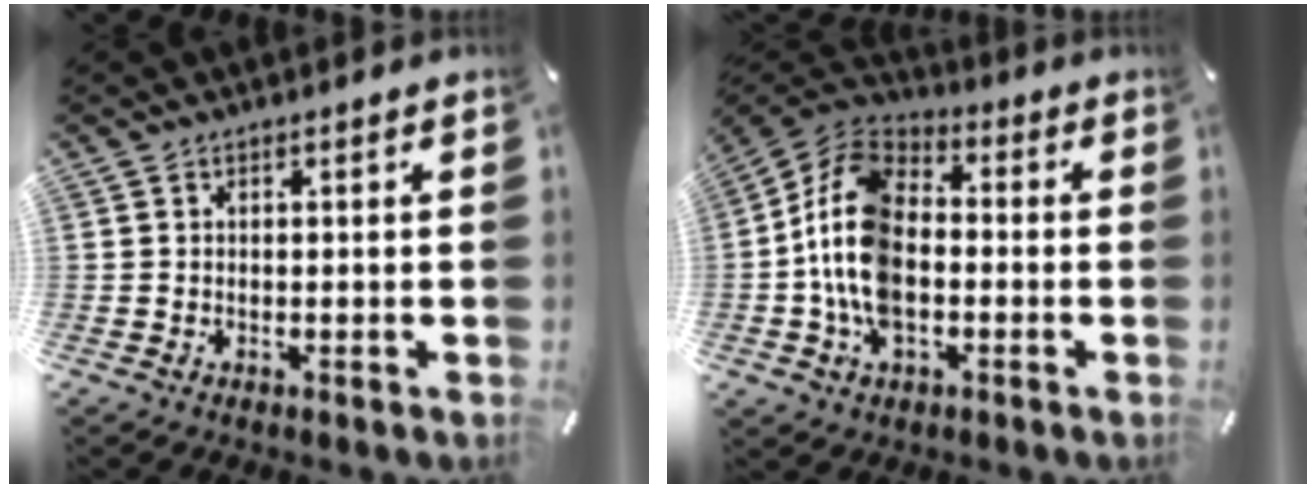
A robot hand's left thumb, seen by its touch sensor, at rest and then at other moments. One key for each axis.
{"total": 15.2, "fx": -2.9, "fy": 10.2, "fz": 10.9, "tx": -0.251, "ty": 0.012, "tz": -0.056}